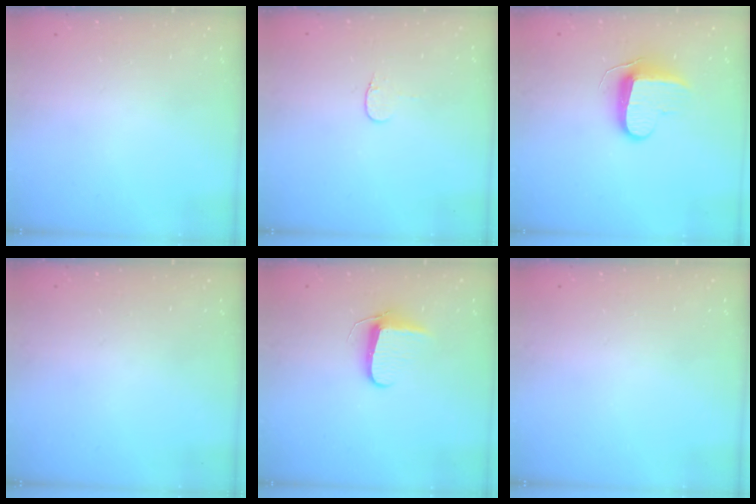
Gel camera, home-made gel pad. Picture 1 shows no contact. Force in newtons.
{"total": 3.4, "press": 3.3, "slide": 0.4}
{"total": 10.5, "press": 10.4, "slide": 1.2}
{"total": 0.0}
{"total": 7.8, "press": 7.7, "slide": 1.1}
{"total": 0.0}